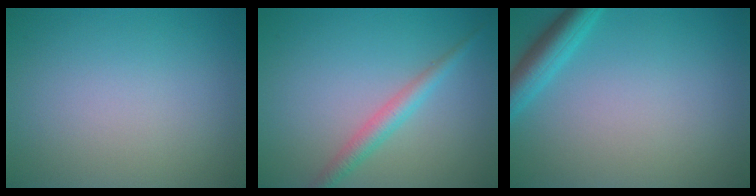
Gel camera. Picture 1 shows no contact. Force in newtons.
{"total": 2.4, "press": 2.4, "slide": 0.1}
{"total": 3.2, "press": 3.2, "slide": 0.3}